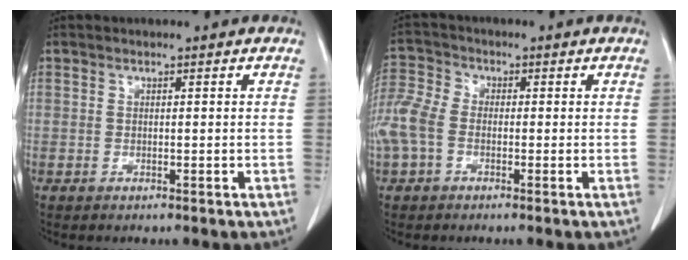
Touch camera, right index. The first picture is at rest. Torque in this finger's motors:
{"motor_torque": [0.94, -0.16, 0.41, 0.10]}